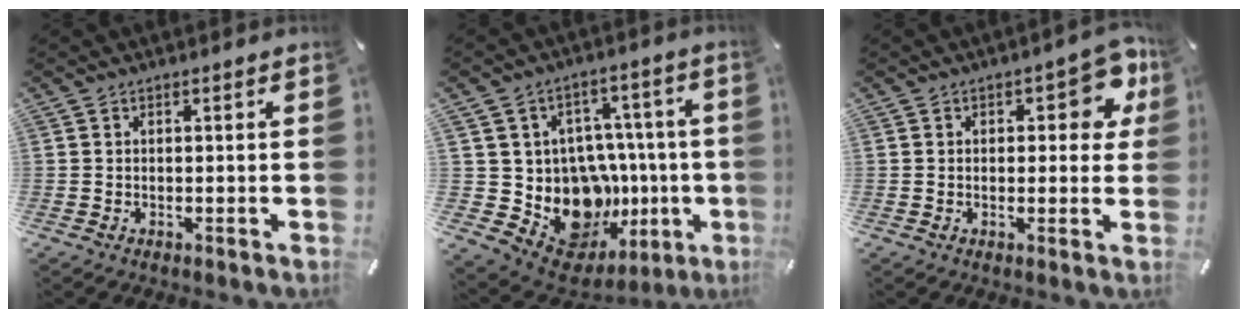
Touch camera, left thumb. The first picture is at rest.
{"total": 17.1, "force": [-3.5, 14.1, 8.9], "torque": [-0.116, -0.006, -0.017]}
{"total": 8.8, "force": [3.3, 4.2, 7.0], "torque": [-0.076, -0.012, 0.047]}